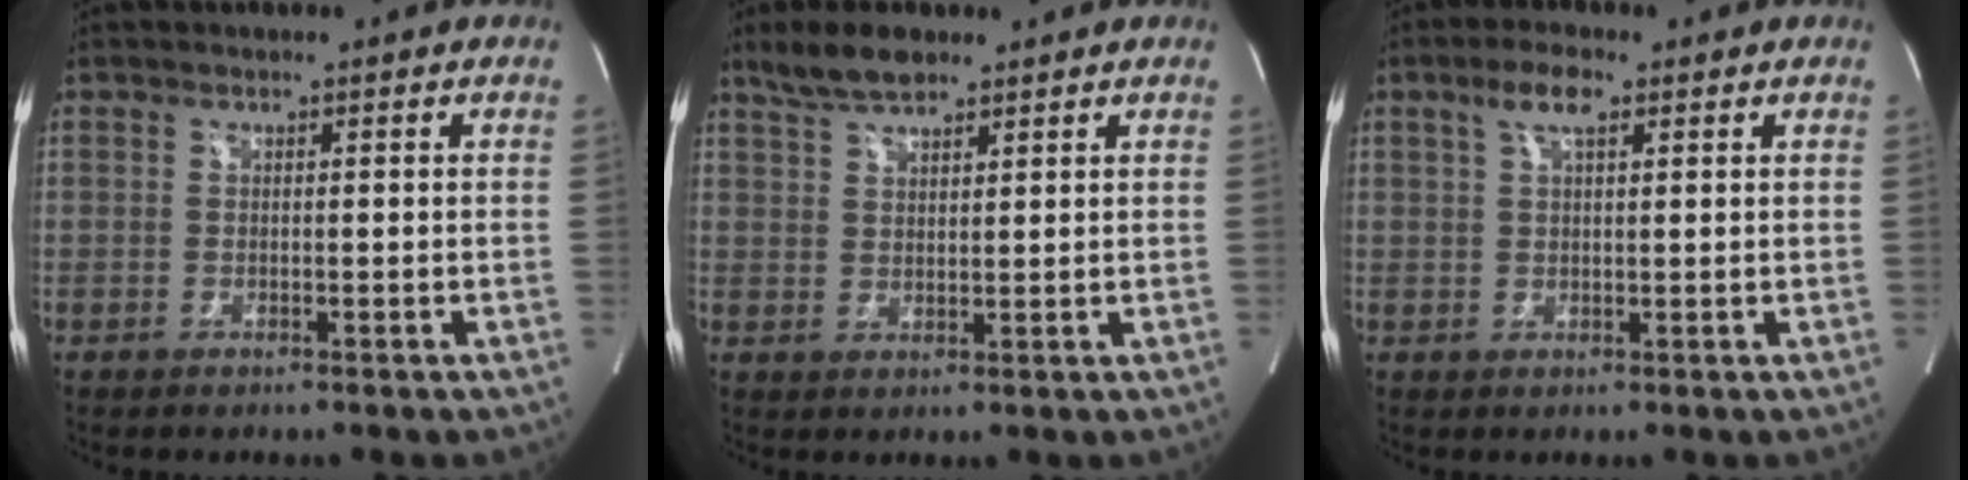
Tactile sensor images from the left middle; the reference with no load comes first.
{"total": 5.5, "force": [4.5, 1.6, 2.9], "torque": [-0.067, 0.012, 0.088]}
{"total": 4.1, "force": [2.2, 1.1, 3.3], "torque": [-0.071, 0.013, 0.043]}